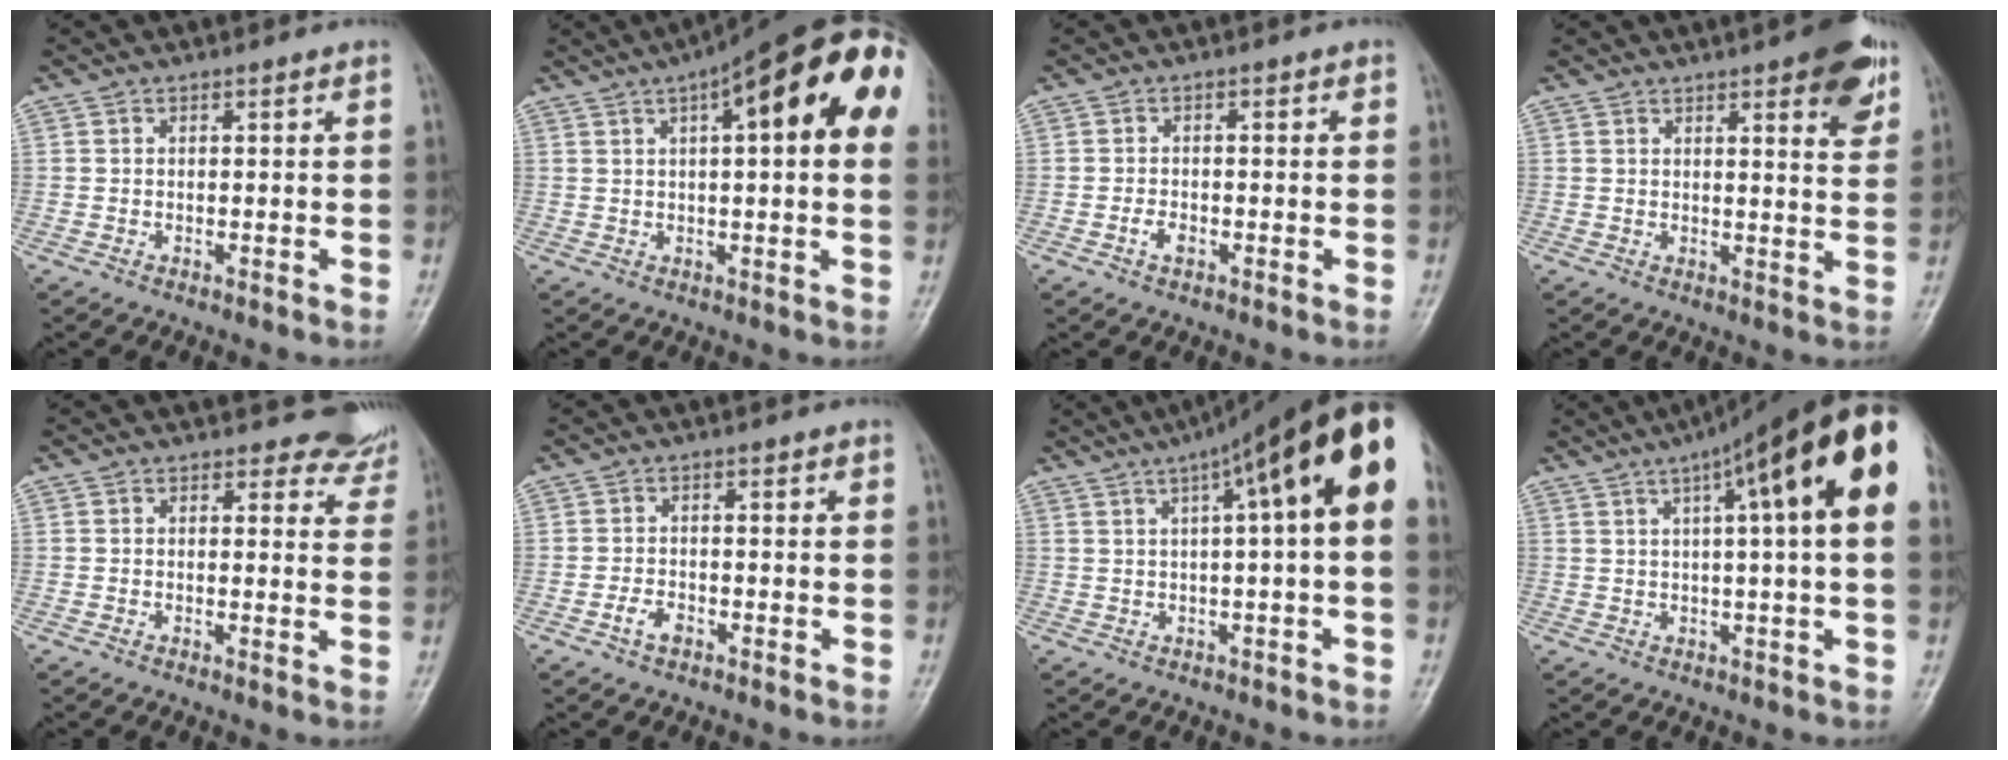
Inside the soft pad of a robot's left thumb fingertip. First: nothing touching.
{"total": 21.2, "force": [7.2, 5.6, 19.1], "torque": [-0.268, 0.033, 0.093]}
{"total": 2.2, "force": [-1.1, 1.4, 1.2], "torque": [-0.017, 0.008, -0.020]}
{"total": 9.3, "force": [5.2, 2.4, 7.4], "torque": [-0.074, -0.021, 0.061]}
{"total": 5.0, "force": [4.5, 2.1, -0.5], "torque": [0.044, -0.033, 0.030]}
{"total": 2.9, "force": [-1.7, 1.7, 1.5], "torque": [-0.026, 0.013, -0.030]}
{"total": 18.3, "force": [5.4, 3.6, 17.1], "torque": [-0.254, 0.038, 0.071]}
{"total": 20.6, "force": [7.0, 3.6, 19.1], "torque": [-0.281, 0.032, 0.092]}